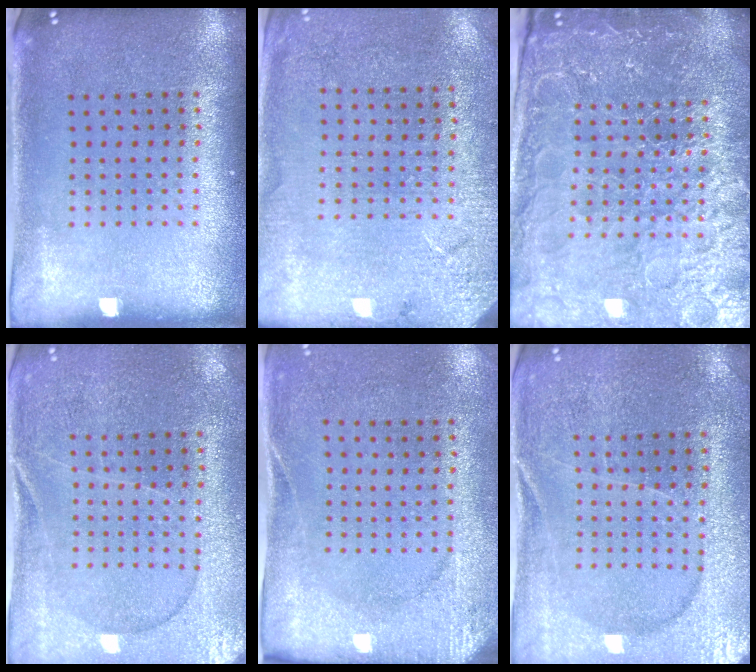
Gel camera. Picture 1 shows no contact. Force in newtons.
{"total": 2.6, "press": 2.6, "slide": 0.4}
{"total": 5.2, "press": 4.8, "slide": 2.0}
{"total": 0.8, "press": 0.6, "slide": 0.5}
{"total": 2.7, "press": 2.1, "slide": 1.6}
{"total": 1.8, "press": 1.8, "slide": 0.2}